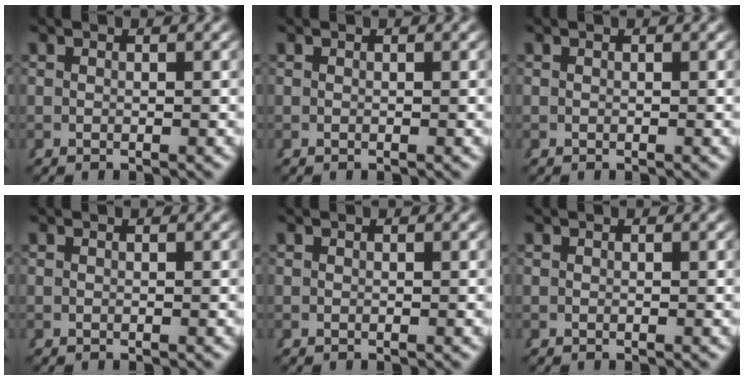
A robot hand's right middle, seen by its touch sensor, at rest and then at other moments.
{"total": 0.0}
{"total": 0.0}
{"total": 0.0}
{"total": 0.0}
{"total": 0.0}